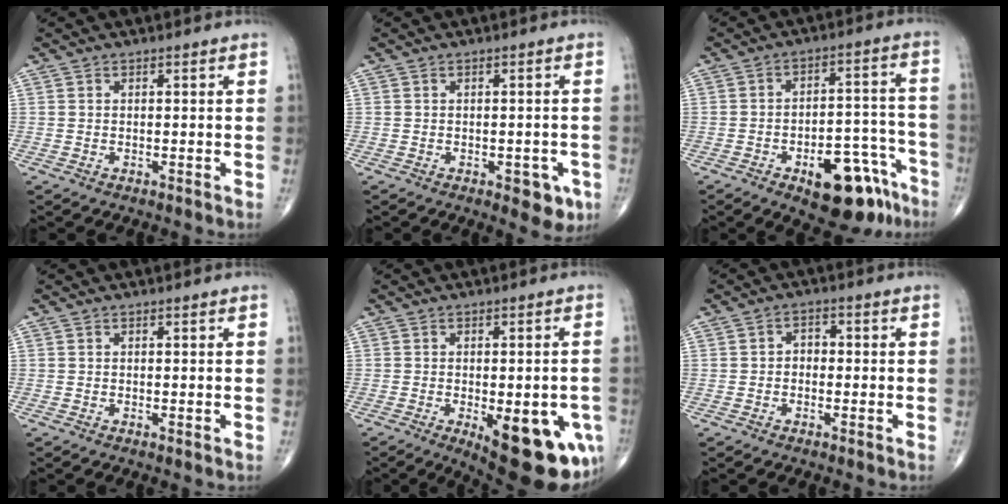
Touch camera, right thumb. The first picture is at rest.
{"total": 5.1, "force": [-2.2, 2.5, 3.9], "torque": [-0.020, 0.002, -0.022]}
{"total": 15.7, "force": [-9.0, 7.0, 10.7], "torque": [-0.106, 0.072, -0.118]}
{"total": 0.0}
{"total": 18.7, "force": [-6.5, 6.8, 16.1], "torque": [-0.155, -0.014, -0.069]}
{"total": 2.4, "force": [-0.3, 1.9, 1.4], "torque": [-0.006, 0.013, -0.014]}